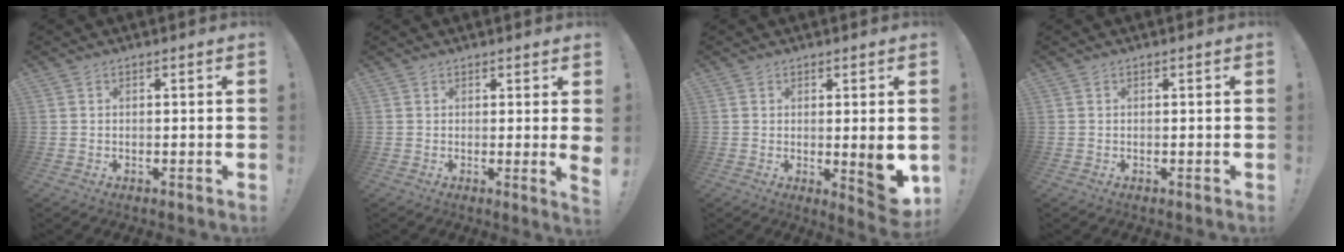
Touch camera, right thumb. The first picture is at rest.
{"total": 2.8, "force": [0.7, -0.3, 2.6], "torque": [-0.030, -0.019, 0.010]}
{"total": 7.5, "force": [0.0, 2.0, 7.2], "torque": [-0.075, -0.019, 0.006]}
{"total": 0.0}